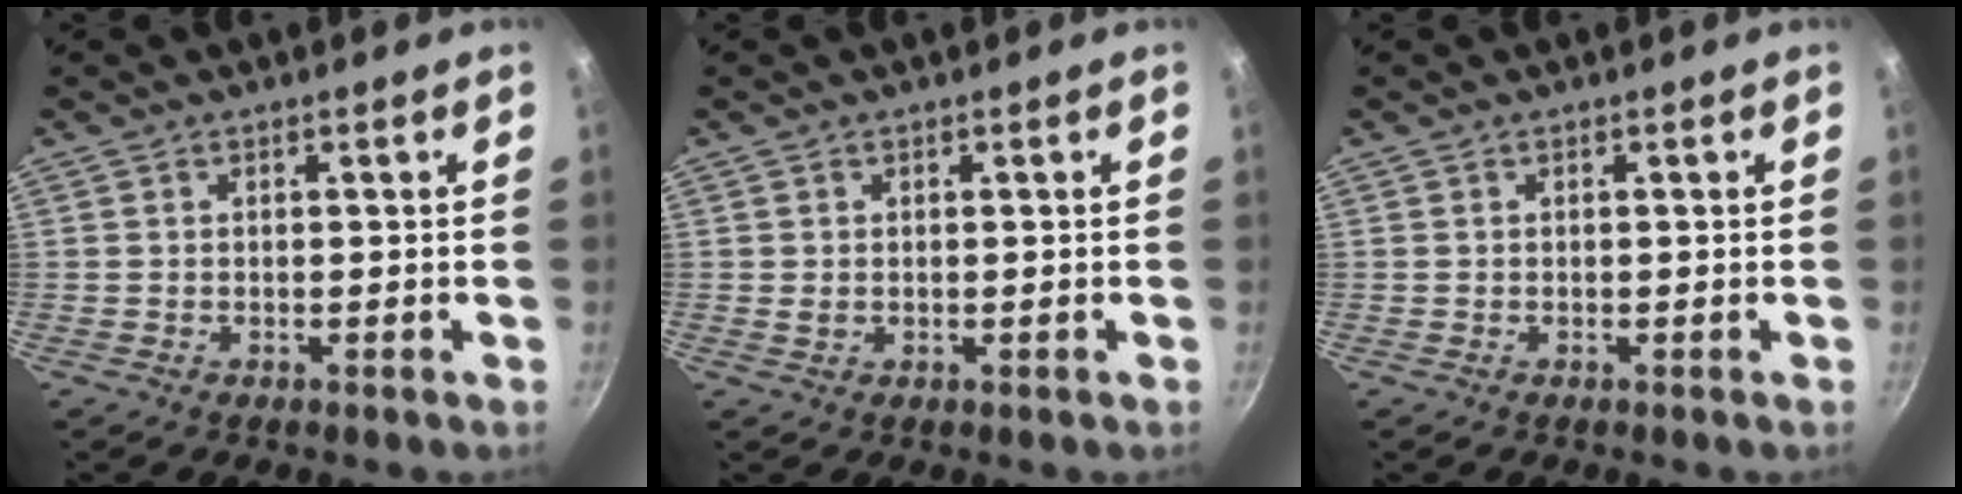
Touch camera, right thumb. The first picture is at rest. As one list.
[{"total": 0.8, "force": [0.1, 0.6, 0.6], "torque": [-0.012, -0.003, 0.006]}, {"total": 0.0}]